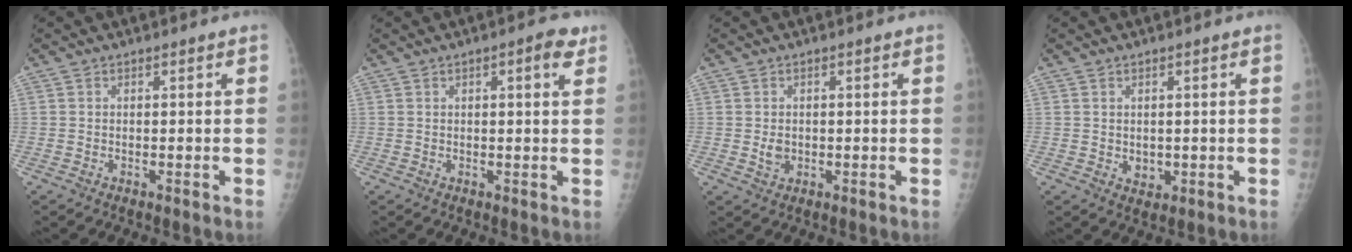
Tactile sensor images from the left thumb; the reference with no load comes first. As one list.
[{"total": 4.1, "force": [1.9, 1.1, 3.4], "torque": [-0.041, -0.002, 0.020]}, {"total": 2.4, "force": [-0.1, 1.8, 1.5], "torque": [-0.016, 0.000, 0.002]}, {"total": 2.7, "force": [-0.1, 2.0, 1.7], "torque": [-0.013, -0.003, 0.007]}]